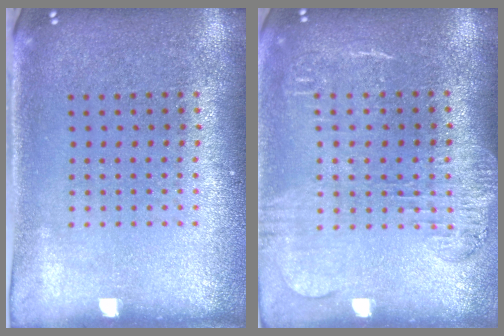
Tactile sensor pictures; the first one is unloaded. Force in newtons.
{"total": 1.7, "press": 1.5, "slide": 0.8}